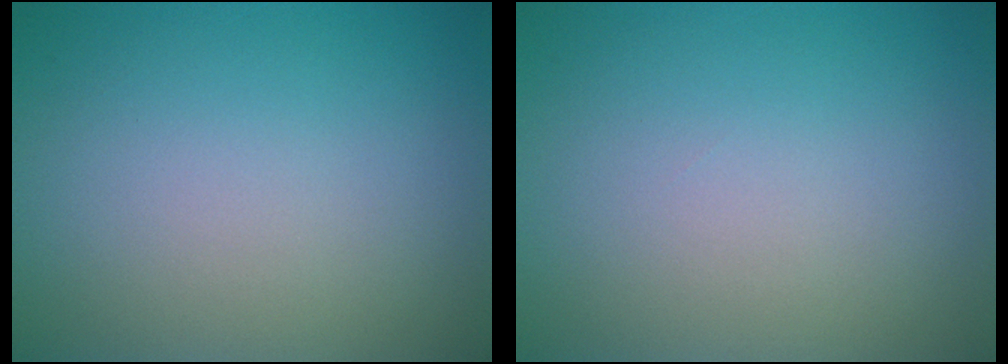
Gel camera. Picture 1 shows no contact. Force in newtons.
{"total": 0.0}